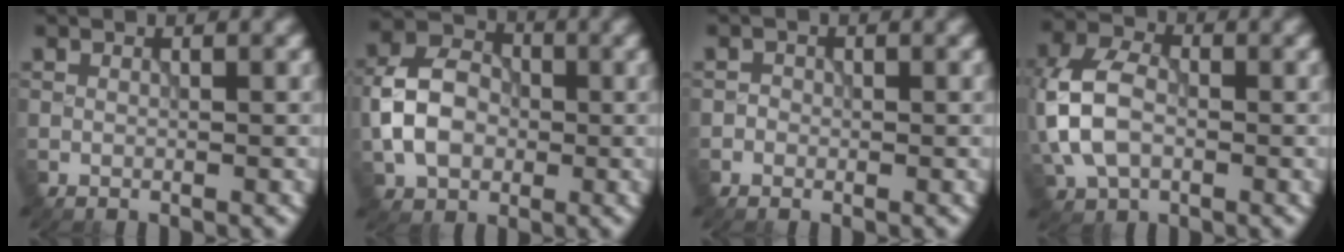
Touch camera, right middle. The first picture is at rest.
{"total": 6.2, "force": [-0.9, 4.8, 3.9], "torque": [-0.079, 0.010, -0.026]}
{"total": 0.7, "force": [-0.3, 0.7, 0.0], "torque": [0.005, -0.001, -0.006]}
{"total": 7.0, "force": [-0.8, 4.9, 4.9], "torque": [-0.120, 0.007, -0.025]}